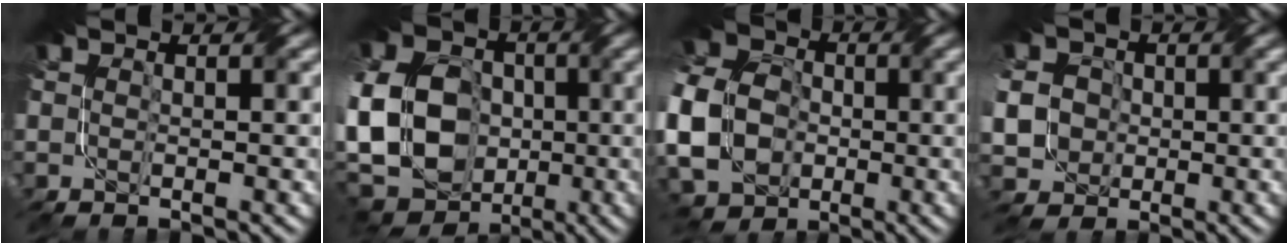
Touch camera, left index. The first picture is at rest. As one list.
[{"total": 17.7, "force": [-3.0, 14.1, 10.3], "torque": [-0.224, -0.003, -0.104]}, {"total": 11.7, "force": [-3.0, 8.9, 7.0], "torque": [-0.171, -0.010, -0.070]}, {"total": 8.1, "force": [-0.4, 7.1, 3.9], "torque": [-0.099, 0.017, -0.046]}]